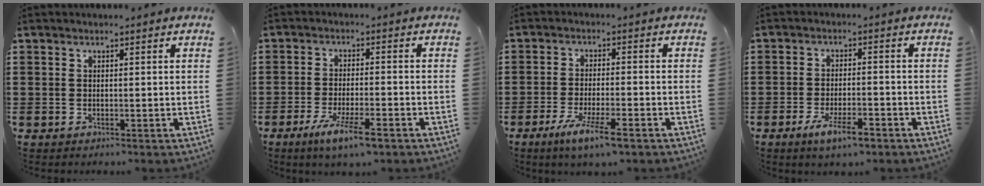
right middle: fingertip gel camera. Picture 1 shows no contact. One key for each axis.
{"total": 6.0, "fx": -3.7, "fy": 0.9, "fz": 4.6, "tx": -0.092, "ty": -0.010, "tz": -0.066}
{"total": 5.7, "fx": -3.6, "fy": 0.7, "fz": 4.4, "tx": -0.089, "ty": -0.011, "tz": -0.064}
{"total": 5.2, "fx": -3.1, "fy": 1.5, "fz": 3.9, "tx": -0.073, "ty": 0.001, "tz": -0.056}